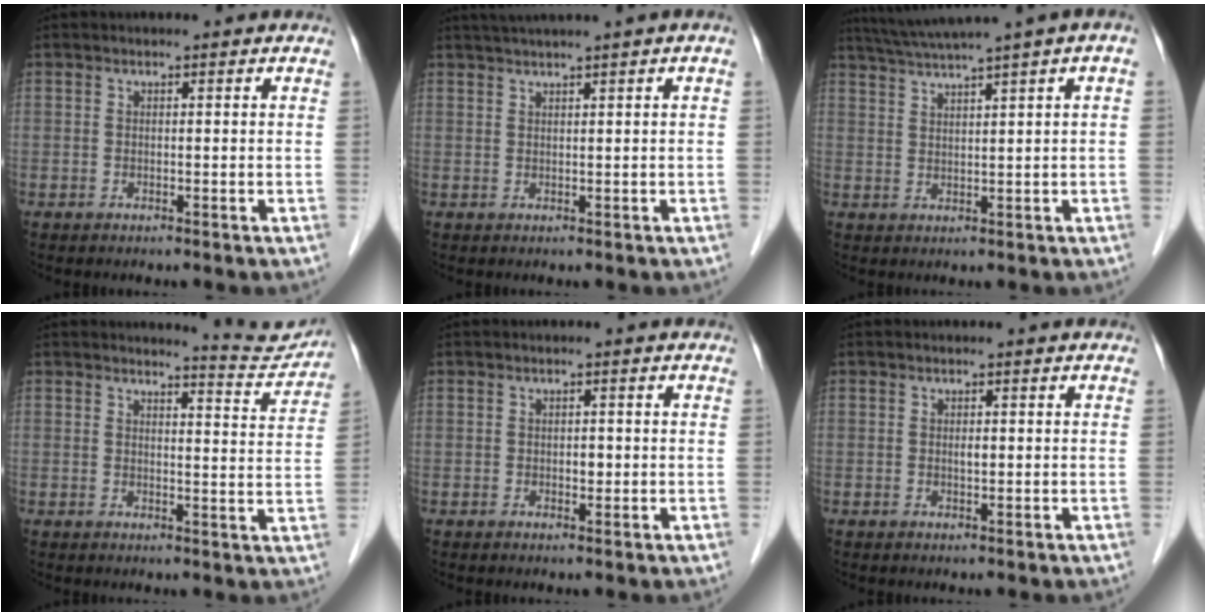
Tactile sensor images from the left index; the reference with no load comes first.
{"total": 3.7, "force": [2.4, -0.8, 2.6], "torque": [-0.050, 0.018, 0.048]}
{"total": 8.2, "force": [5.4, -1.0, 6.1], "torque": [-0.098, 0.035, 0.089]}
{"total": 5.8, "force": [5.8, -0.1, -0.2], "torque": [-0.002, -0.032, 0.059]}
{"total": 1.2, "force": [-0.1, 0.8, 0.9], "torque": [-0.014, 0.001, 0.000]}
{"total": 0.8, "force": [0.1, 0.3, 0.7], "torque": [-0.013, -0.001, 0.002]}